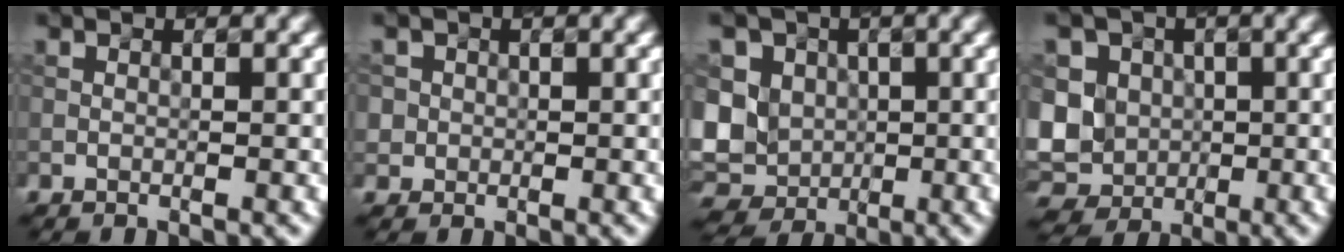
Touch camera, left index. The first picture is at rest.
{"total": 1.2, "force": [0.1, 1.2, 0.0], "torque": [0.007, -0.006, 0.012]}
{"total": 9.9, "force": [0.5, 8.4, 5.2], "torque": [-0.103, 0.010, -0.019]}
{"total": 9.6, "force": [0.2, 8.3, 4.8], "torque": [-0.103, 0.011, -0.029]}